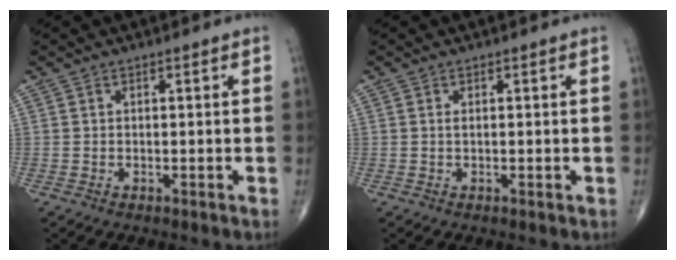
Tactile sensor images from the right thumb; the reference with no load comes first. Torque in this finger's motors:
{"motor_torque": [0.59, -0.06, -0.02, -0.19, 0.07]}